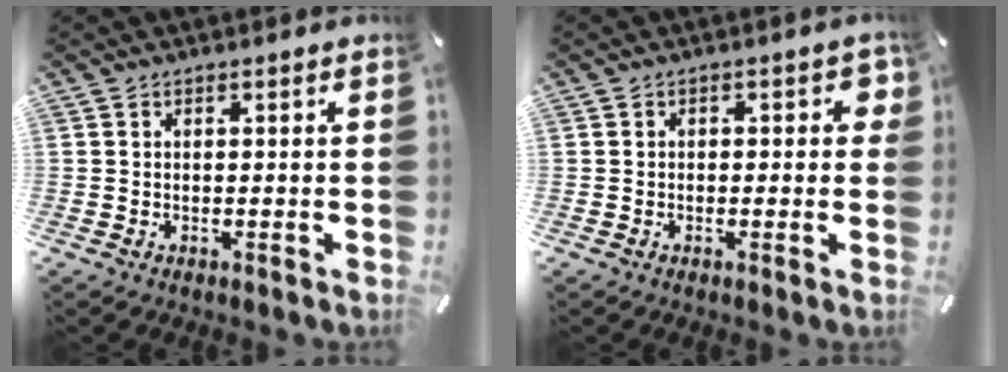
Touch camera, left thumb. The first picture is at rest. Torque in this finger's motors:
{"motor_torque": [0.02, -0.08, -0.01, 0.01, 0.00]}